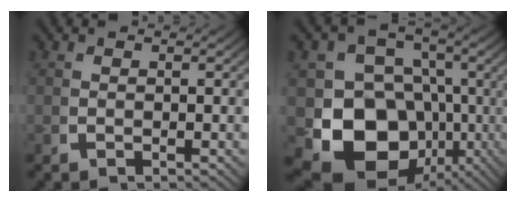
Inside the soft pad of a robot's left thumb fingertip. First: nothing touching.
{"total": 16.7, "force": [-3.2, 13.0, 10.0], "torque": [-0.189, -0.078, -0.029]}